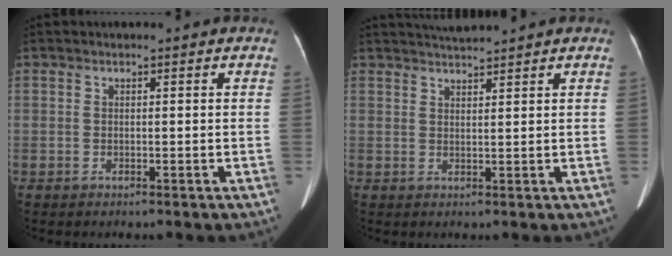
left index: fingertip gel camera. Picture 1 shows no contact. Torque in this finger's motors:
{"motor_torque": [0.54, -0.69, -0.04, 0.04]}